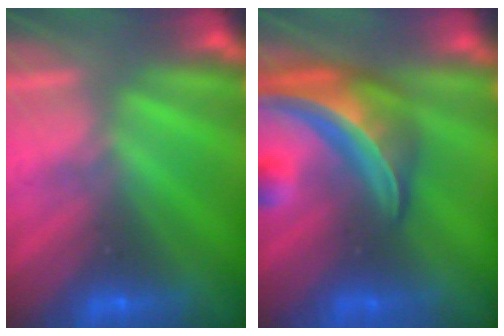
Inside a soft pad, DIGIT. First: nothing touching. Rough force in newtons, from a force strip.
{"total": 9.6}